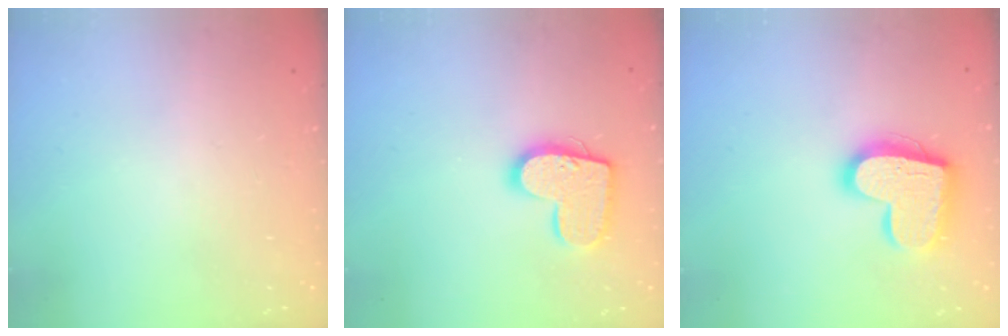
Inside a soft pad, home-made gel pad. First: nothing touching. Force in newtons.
{"total": 14.3, "press": 14.3, "slide": 0.8}
{"total": 17.4, "press": 17.3, "slide": 1.4}